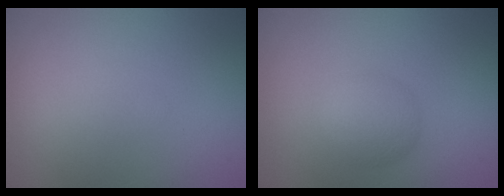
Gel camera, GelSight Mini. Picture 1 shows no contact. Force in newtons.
{"total": 2.7, "press": 2.7, "slide": 0.0}